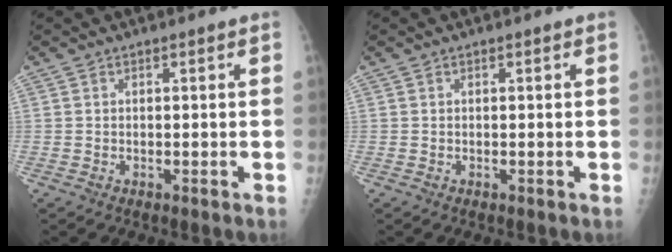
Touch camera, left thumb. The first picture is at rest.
{"total": 0.0}